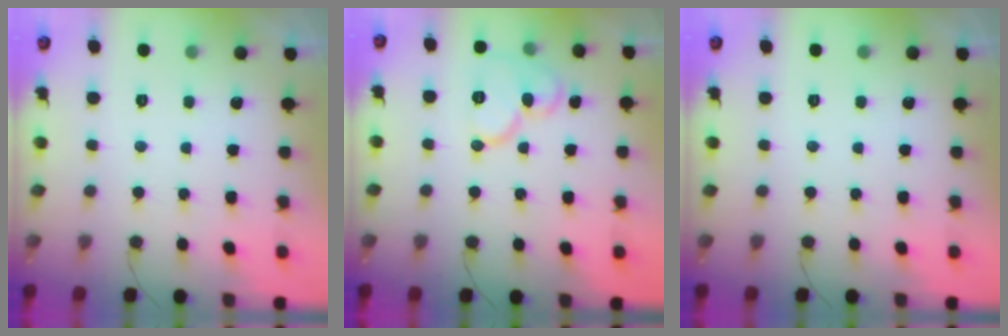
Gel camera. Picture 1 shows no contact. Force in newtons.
{"total": 11.9, "press": 11.8, "slide": 1.5}
{"total": 0.0}